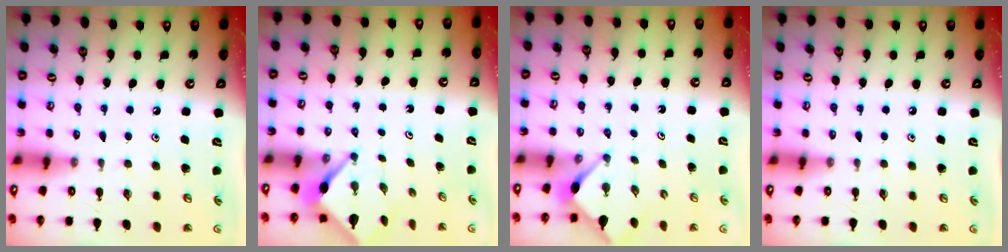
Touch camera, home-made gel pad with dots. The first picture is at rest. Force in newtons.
{"total": 2.9, "press": 2.9, "slide": 0.3}
{"total": 2.8, "press": 2.8, "slide": 0.3}
{"total": 0.0}